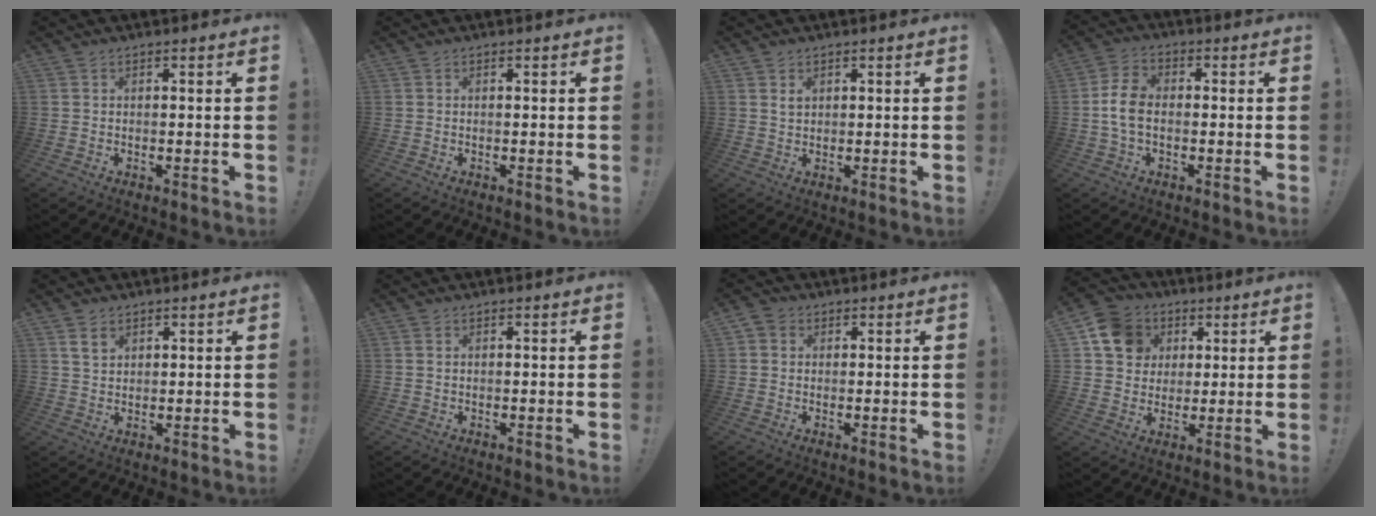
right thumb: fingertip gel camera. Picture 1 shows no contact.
{"total": 0.0}
{"total": 1.7, "force": [1.0, 1.0, 1.0], "torque": [-0.007, -0.007, 0.016]}
{"total": 8.3, "force": [-1.2, 5.3, 6.3], "torque": [-0.128, 0.010, -0.017]}
{"total": 4.1, "force": [2.3, 2.6, 2.1], "torque": [-0.024, -0.009, 0.042]}
{"total": 0.6, "force": [0.3, 0.4, 0.3], "torque": [-0.006, 0.001, 0.006]}
{"total": 2.8, "force": [0.8, 2.5, 0.9], "torque": [-0.019, 0.004, 0.016]}
{"total": 12.7, "force": [4.6, 10.9, 4.6], "torque": [-0.063, -0.015, 0.094]}